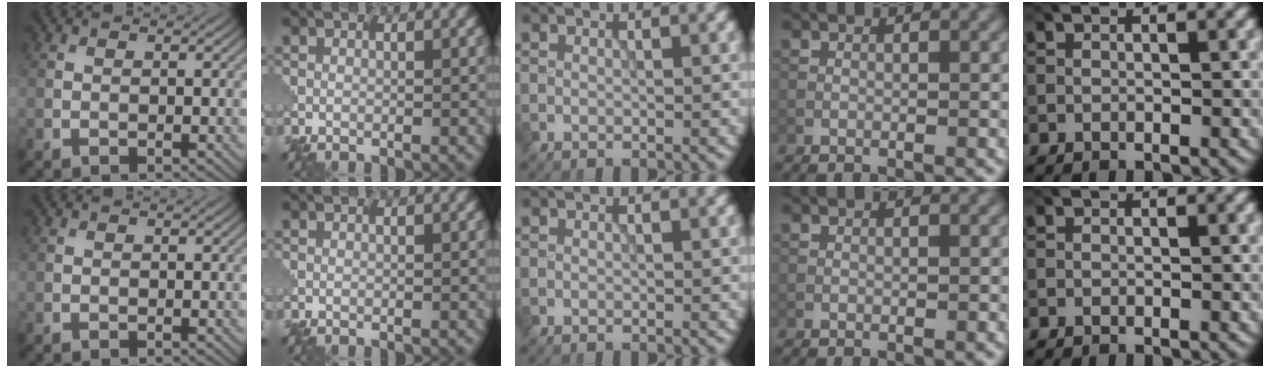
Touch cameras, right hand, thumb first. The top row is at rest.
{"index": {"total": 0.9, "force": [-0.1, -0.7, -0.6], "torque": [0.006, -0.001, 0.001]}}